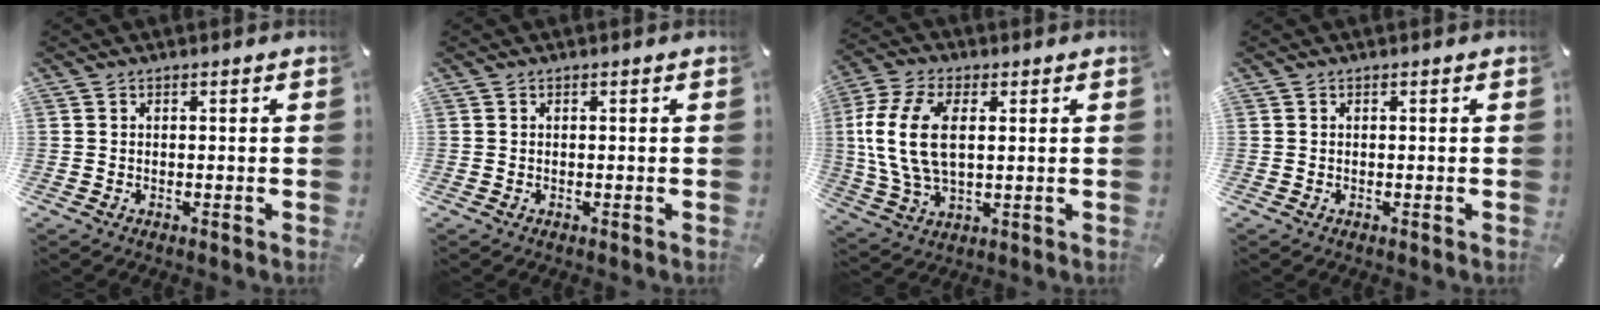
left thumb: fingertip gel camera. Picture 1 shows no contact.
{"total": 0.0}
{"total": 13.4, "force": [2.2, 7.9, 10.6], "torque": [-0.244, 0.001, 0.037]}
{"total": 0.0}